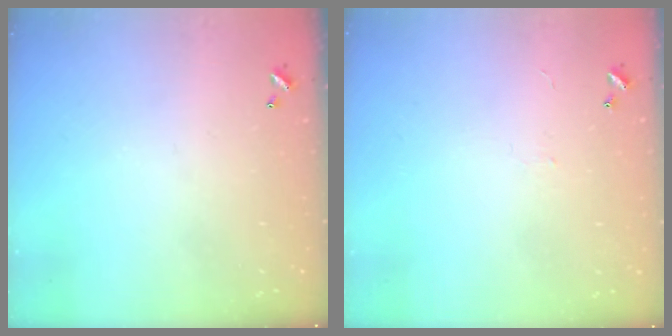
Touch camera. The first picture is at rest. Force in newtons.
{"total": 0.0}